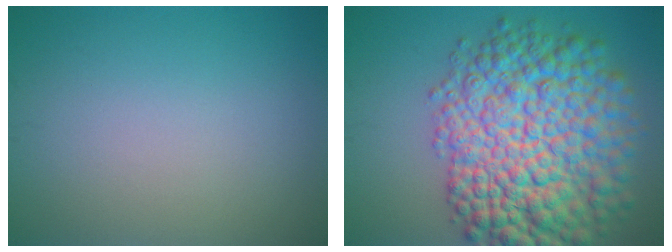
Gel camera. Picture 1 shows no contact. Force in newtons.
{"total": 13.8, "press": 13.8, "slide": 0.4}